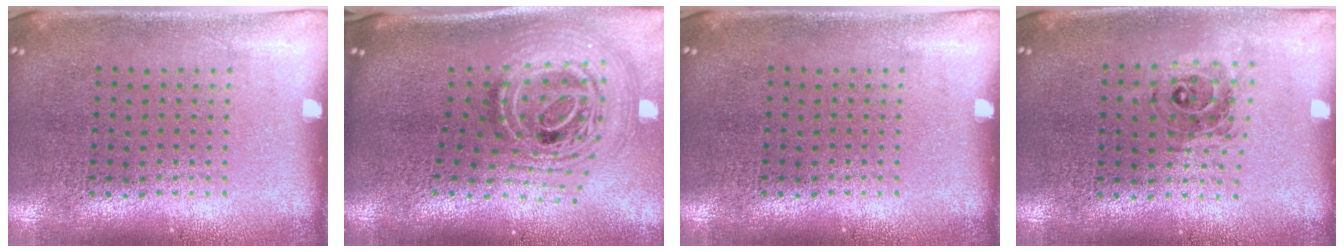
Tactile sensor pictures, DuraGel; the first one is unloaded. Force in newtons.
{"total": 2.7, "press": 1.9, "slide": 2.0}
{"total": 0.0}
{"total": 0.8, "press": 0.8, "slide": 0.1}